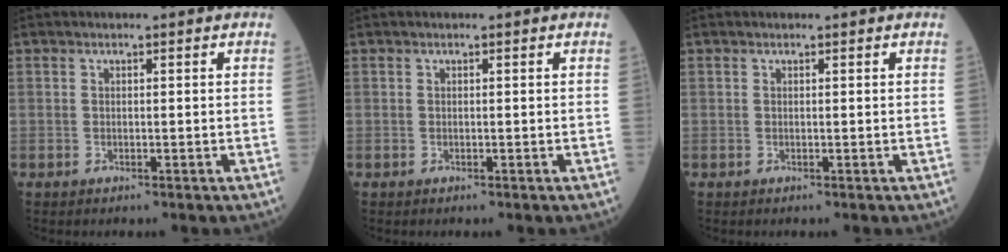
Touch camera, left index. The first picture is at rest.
{"total": 0.0}
{"total": 0.6, "force": [0.6, 0.0, 0.1], "torque": [-0.006, 0.005, 0.009]}